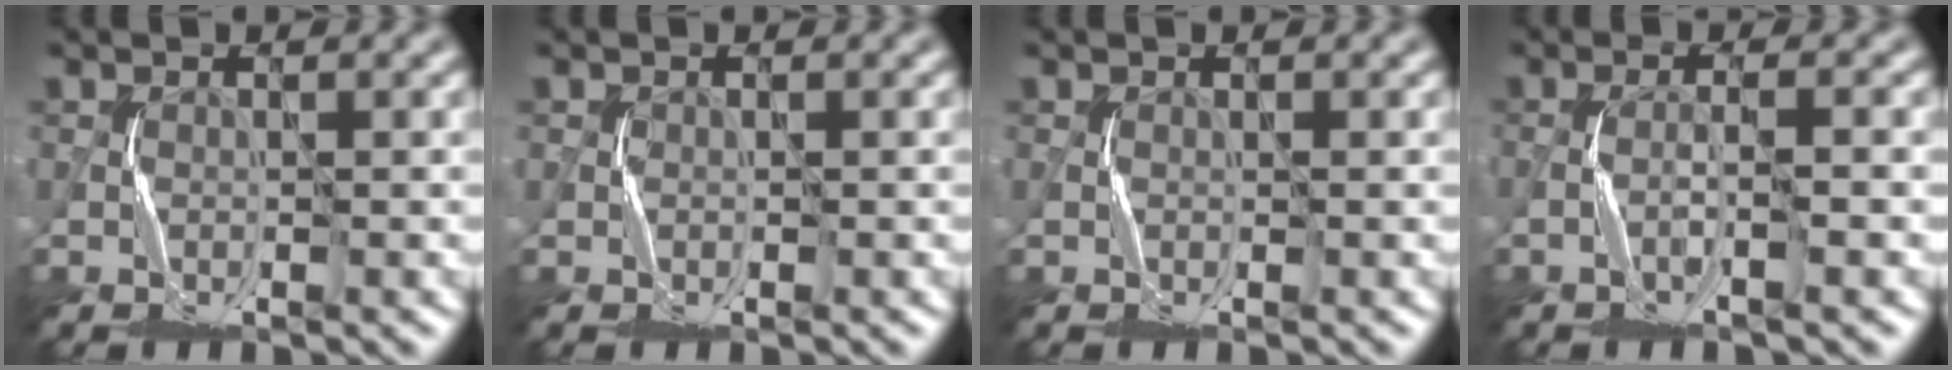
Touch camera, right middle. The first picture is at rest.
{"total": 0.0}
{"total": 0.0}
{"total": 2.0, "force": [-0.7, -0.2, 1.9], "torque": [-0.034, 0.008, -0.022]}